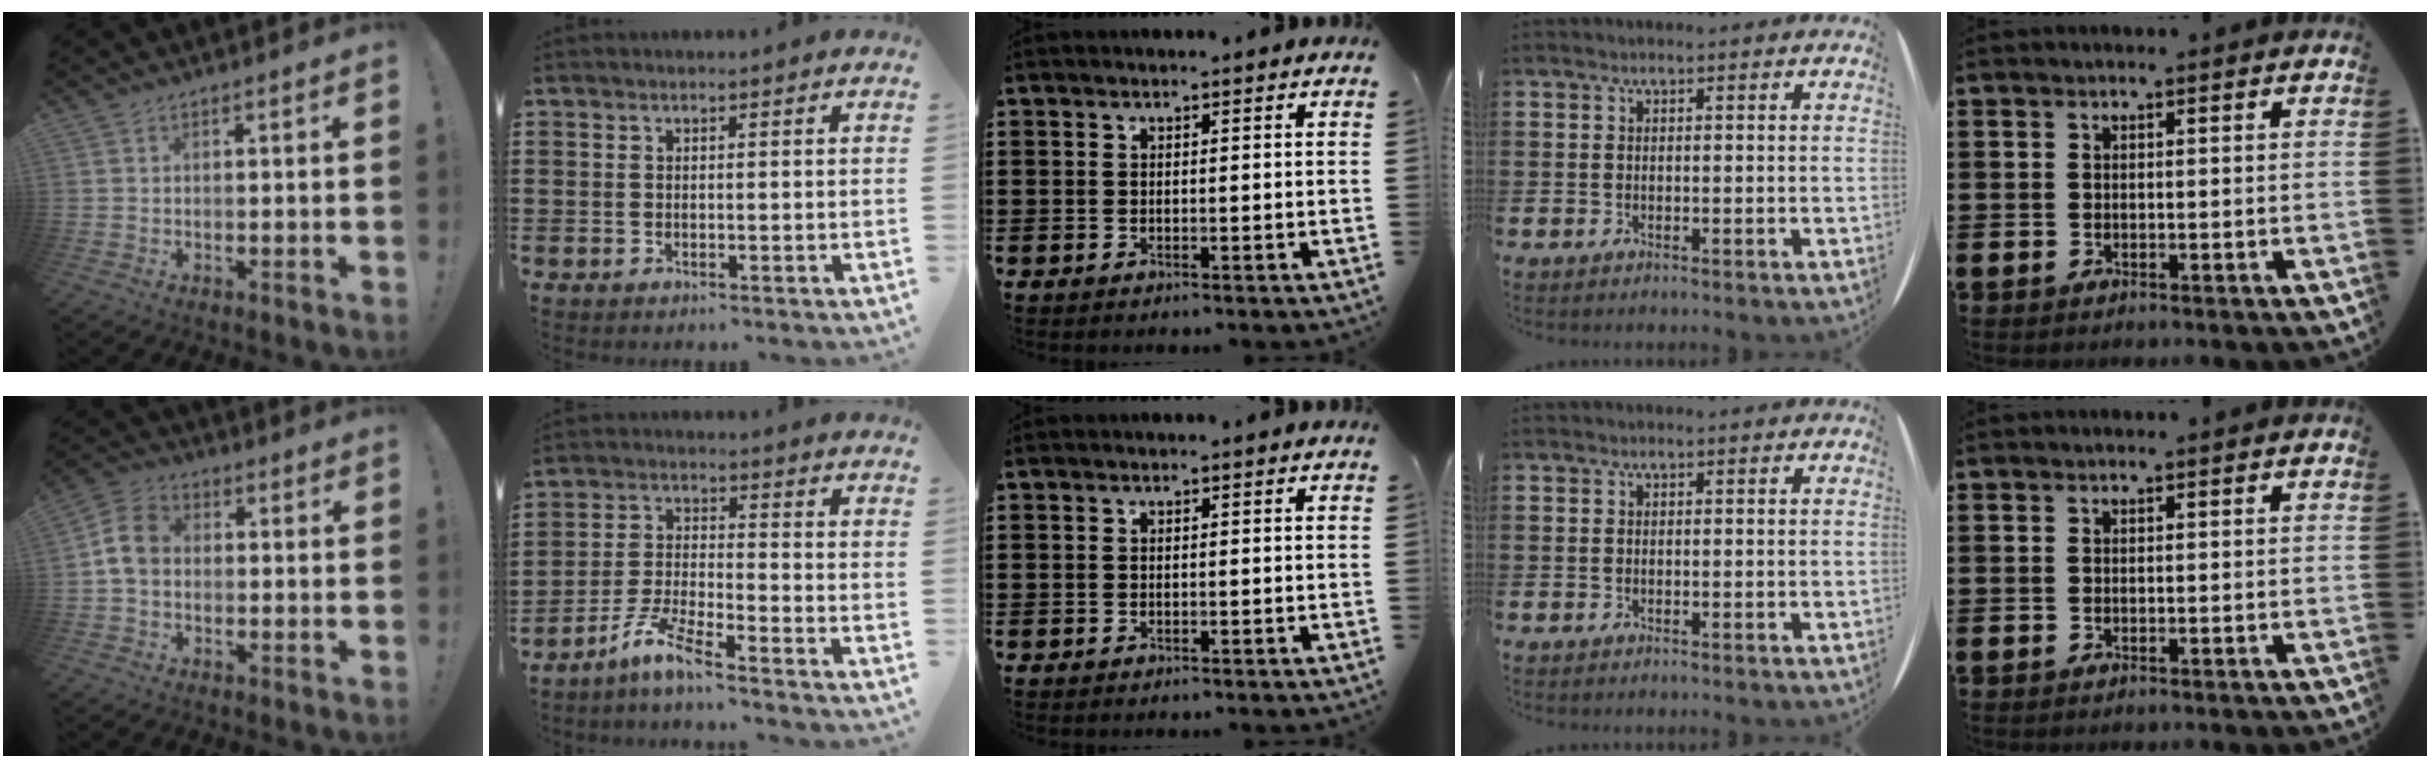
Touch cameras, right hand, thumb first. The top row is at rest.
{"thumb": {"total": 7.9, "force": [0.0, 6.1, 5.0], "torque": [-0.086, 0.019, 0.004]}, "index": {"total": 6.3, "force": [-5.4, -0.1, 3.3], "torque": [-0.091, -0.018, -0.109]}}